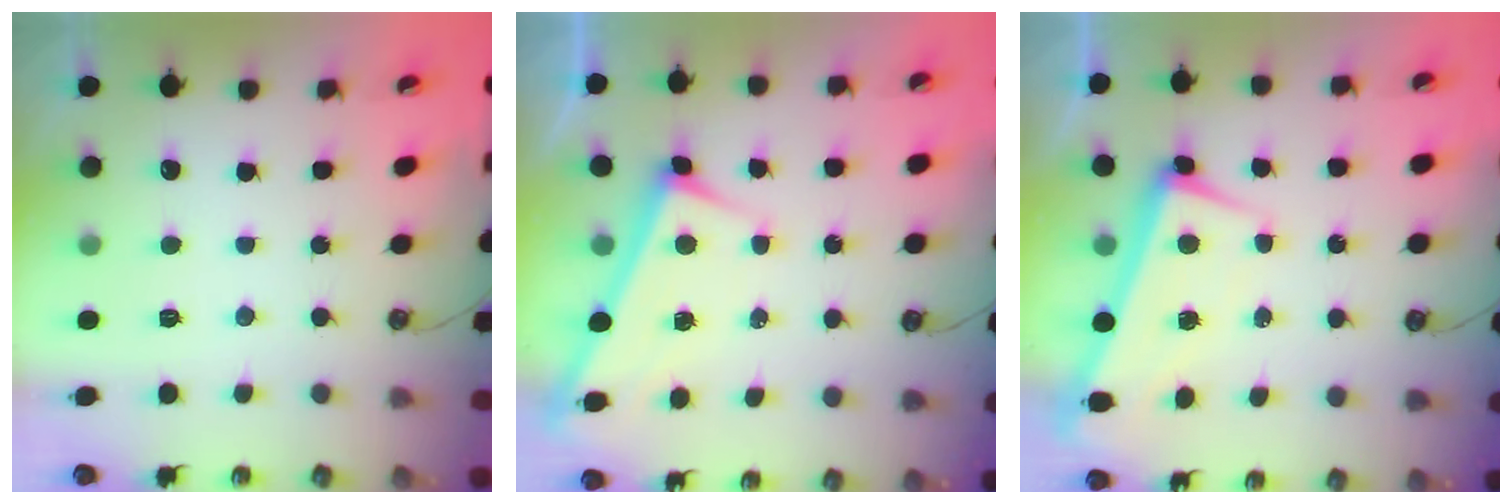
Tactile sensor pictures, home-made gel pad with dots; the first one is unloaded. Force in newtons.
{"total": 3.0, "press": 3.0, "slide": 0.1}
{"total": 1.9, "press": 1.3, "slide": 1.4}